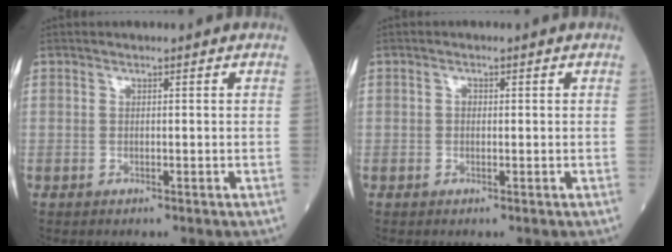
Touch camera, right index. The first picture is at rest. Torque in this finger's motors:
{"motor_torque": [0.11, 0.13, -0.01, -0.01]}